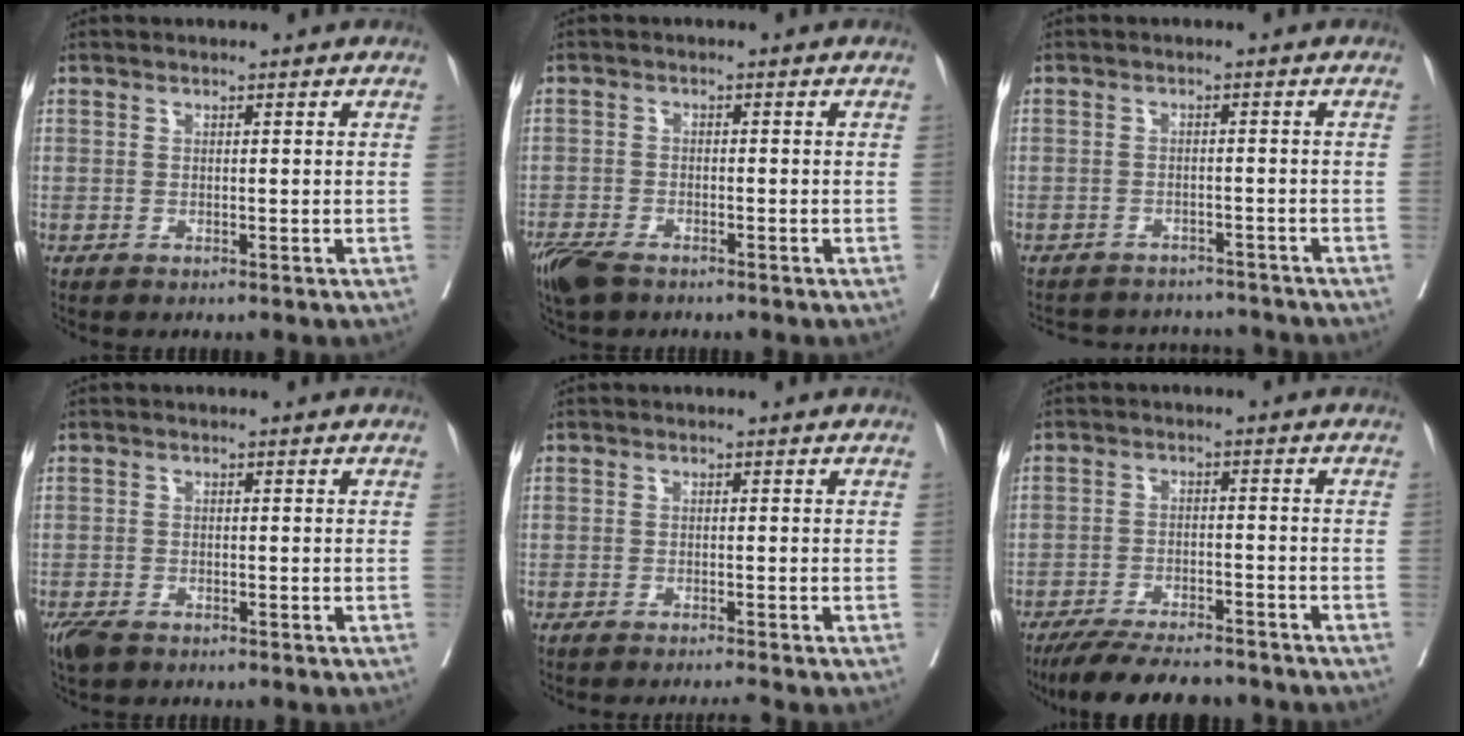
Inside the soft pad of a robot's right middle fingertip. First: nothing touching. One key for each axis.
{"total": 6.0, "fx": -4.5, "fy": 2.3, "fz": 3.2, "tx": -0.060, "ty": -0.011, "tz": -0.081}
{"total": 9.5, "fx": -9.0, "fy": 2.7, "fz": 1.1, "tx": -0.021, "ty": 0.017, "tz": -0.112}
{"total": 3.9, "fx": -2.8, "fy": 1.8, "fz": 1.9, "tx": -0.039, "ty": -0.007, "tz": -0.050}
{"total": 2.6, "fx": -2.3, "fy": -0.7, "fz": 1.0, "tx": -0.012, "ty": -0.002, "tz": -0.037}
{"total": 12.1, "fx": -10.8, "fy": 2.4, "fz": 5.1, "tx": -0.076, "ty": -0.006, "tz": -0.160}